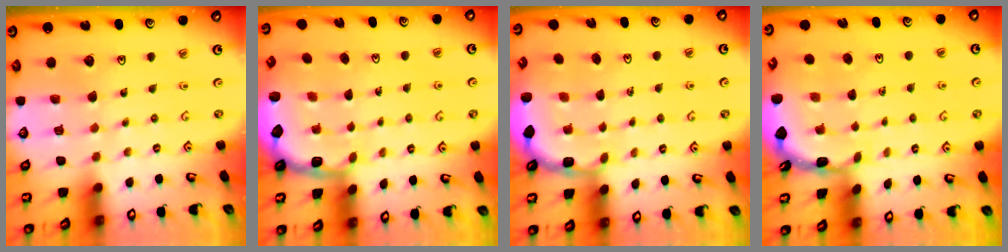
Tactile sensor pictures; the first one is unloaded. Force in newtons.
{"total": 2.7, "press": 2.1, "slide": 1.7}
{"total": 2.7, "press": 2.1, "slide": 1.7}
{"total": 1.6, "press": 1.6, "slide": 0.1}